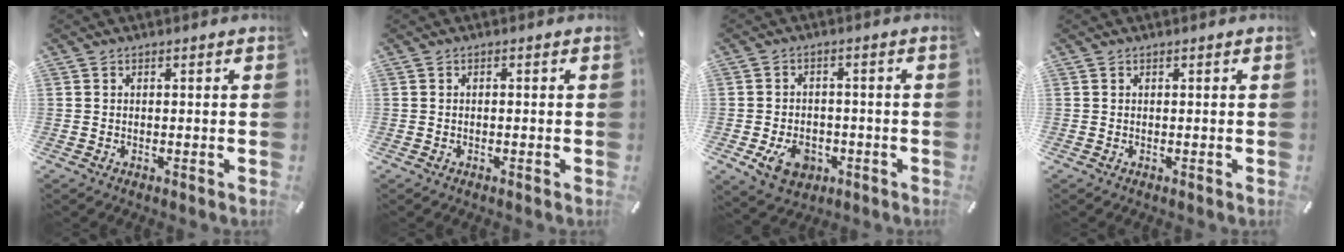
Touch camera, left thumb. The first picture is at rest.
{"total": 0.7, "force": [-0.4, 0.2, 0.5], "torque": [-0.010, -0.002, -0.006]}
{"total": 8.1, "force": [-2.7, 6.2, 4.5], "torque": [-0.085, 0.009, -0.050]}
{"total": 0.0}